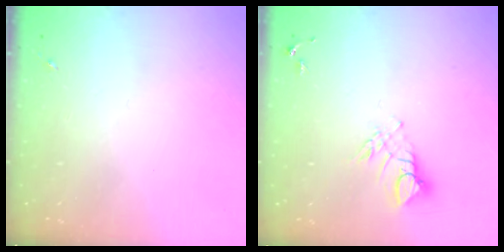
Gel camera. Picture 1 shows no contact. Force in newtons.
{"total": 6.5, "press": 6.5, "slide": 0.3}